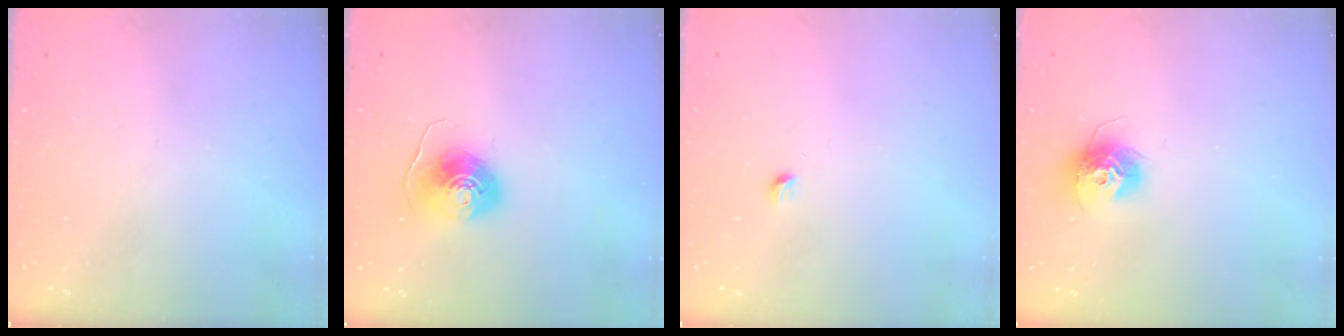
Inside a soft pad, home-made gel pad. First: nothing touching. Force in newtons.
{"total": 8.7, "press": 8.7, "slide": 0.5}
{"total": 2.9, "press": 2.9, "slide": 0.4}
{"total": 11.5, "press": 11.4, "slide": 0.8}